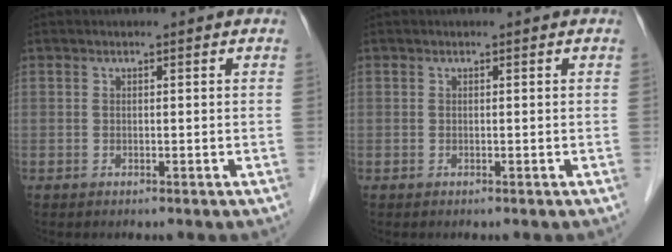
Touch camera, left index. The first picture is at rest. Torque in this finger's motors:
{"motor_torque": [0.00, 0.00, 0.00, 0.00]}